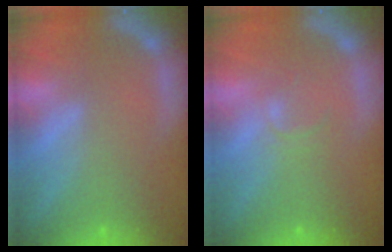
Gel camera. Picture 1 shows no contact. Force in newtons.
{"total": 1.4}